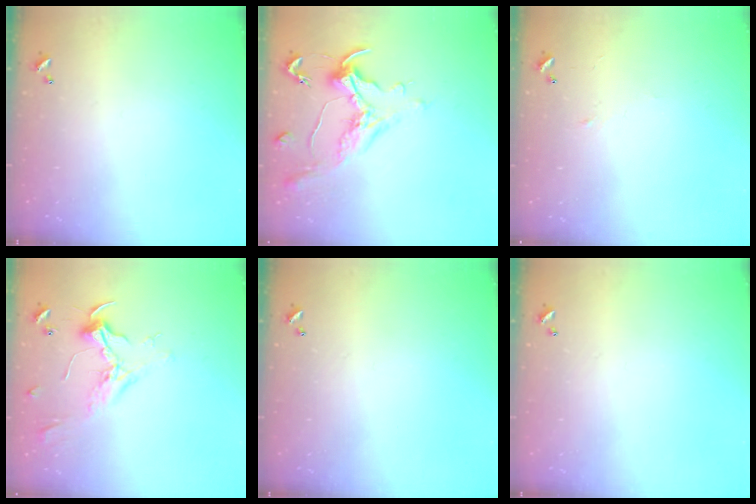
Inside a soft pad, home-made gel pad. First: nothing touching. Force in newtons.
{"total": 1.1, "press": 1.0, "slide": 0.5}
{"total": 2.9, "press": 2.9, "slide": 0.4}
{"total": 2.5, "press": 2.3, "slide": 0.8}
{"total": 0.0}
{"total": 0.0}